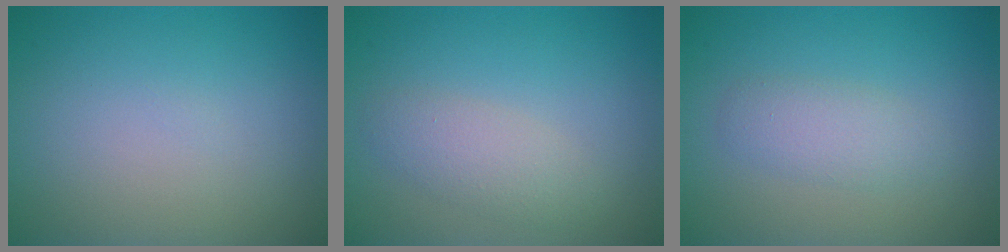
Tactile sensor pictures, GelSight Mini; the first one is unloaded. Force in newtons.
{"total": 2.4, "press": 2.4, "slide": 0.1}
{"total": 2.2, "press": 2.2, "slide": 0.0}